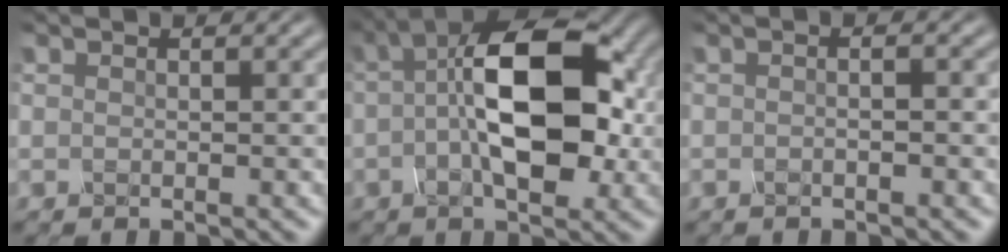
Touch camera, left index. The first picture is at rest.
{"total": 11.1, "force": [0.5, 5.1, 9.8], "torque": [-0.157, 0.021, -0.002]}
{"total": 1.5, "force": [0.0, 0.4, 1.5], "torque": [-0.007, -0.002, -0.017]}